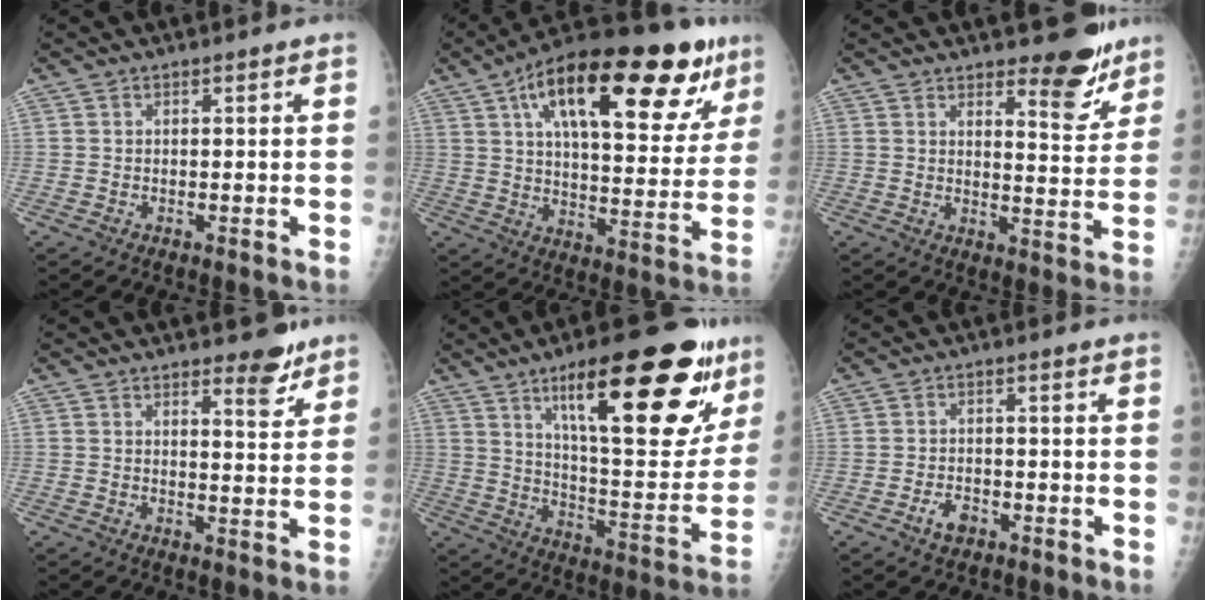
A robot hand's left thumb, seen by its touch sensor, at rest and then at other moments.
{"total": 29.2, "force": [14.7, 11.1, 22.7], "torque": [-0.312, -0.005, 0.222]}
{"total": 8.6, "force": [6.5, 2.9, 4.9], "torque": [-0.034, -0.052, 0.094]}
{"total": 5.0, "force": [3.7, 1.7, 2.9], "torque": [-0.023, -0.028, 0.049]}
{"total": 27.4, "force": [14.9, 8.3, 21.5], "torque": [-0.272, -0.052, 0.230]}
{"total": 3.2, "force": [-1.7, 2.0, 1.8], "torque": [-0.026, 0.010, -0.027]}